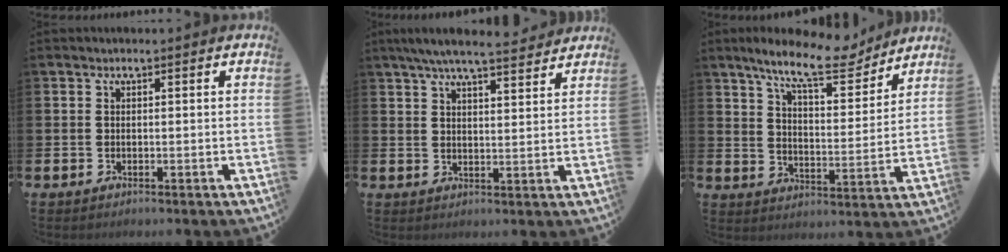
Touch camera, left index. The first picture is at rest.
{"total": 6.2, "force": [5.8, 0.6, 2.2], "torque": [-0.050, -0.026, 0.101]}
{"total": 11.3, "force": [9.6, 2.6, 5.4], "torque": [-0.118, -0.047, 0.165]}